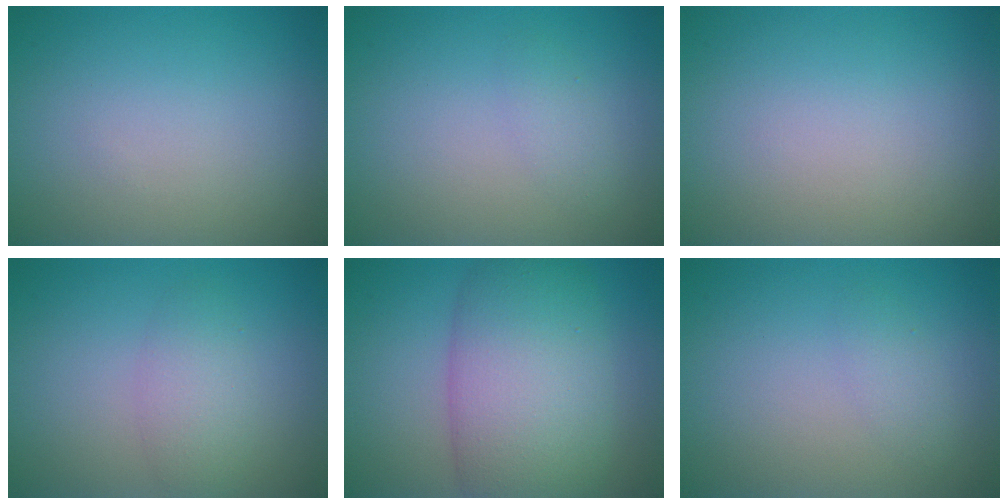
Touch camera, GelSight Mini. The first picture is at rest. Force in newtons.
{"total": 1.2, "press": 1.2, "slide": 0.0}
{"total": 0.0}
{"total": 2.7, "press": 2.7, "slide": 0.1}
{"total": 10.0, "press": 10.0, "slide": 0.5}
{"total": 1.2, "press": 1.2, "slide": 0.0}